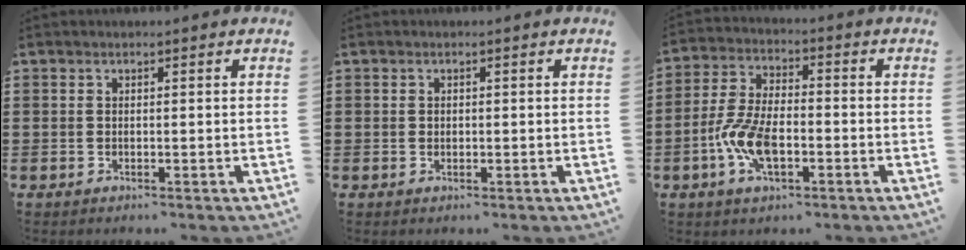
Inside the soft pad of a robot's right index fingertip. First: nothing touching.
{"total": 0.5, "force": [0.1, 0.5, 0.2], "torque": [-0.004, 0.004, 0.001]}
{"total": 8.9, "force": [-2.8, 4.2, 7.3], "torque": [-0.176, -0.009, -0.056]}